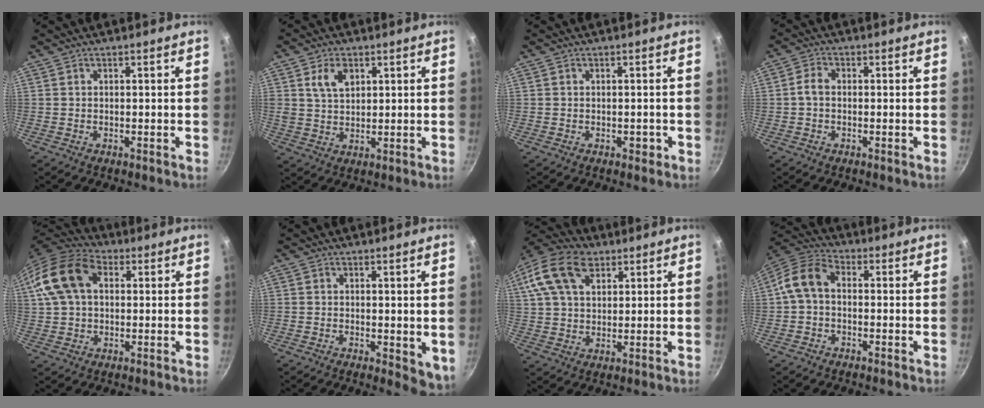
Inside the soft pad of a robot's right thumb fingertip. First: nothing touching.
{"total": 5.9, "force": [2.5, 3.9, 3.7], "torque": [-0.053, -0.009, 0.048]}
{"total": 1.5, "force": [-0.5, 1.1, 0.8], "torque": [0.000, 0.007, -0.006]}
{"total": 2.8, "force": [-0.3, 2.0, 1.9], "torque": [-0.038, 0.014, -0.012]}
{"total": 14.8, "force": [3.7, 10.1, 10.2], "torque": [-0.183, 0.025, 0.052]}
{"total": 4.8, "force": [0.2, 2.6, 4.0], "torque": [-0.045, -0.007, 0.005]}
{"total": 16.2, "force": [7.3, 10.3, 10.2], "torque": [-0.199, 0.015, 0.124]}
{"total": 7.7, "force": [-0.3, 5.5, 5.4], "torque": [-0.105, 0.031, -0.024]}